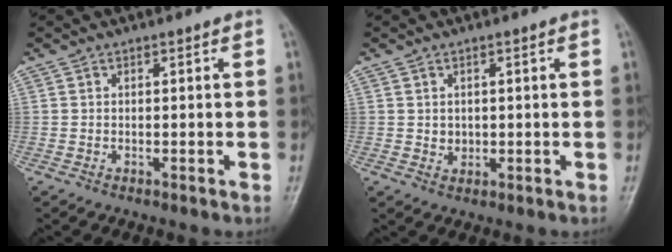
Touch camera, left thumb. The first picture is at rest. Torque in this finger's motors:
{"motor_torque": [-0.37, 0.16, 0.09, -0.04, 0.00]}